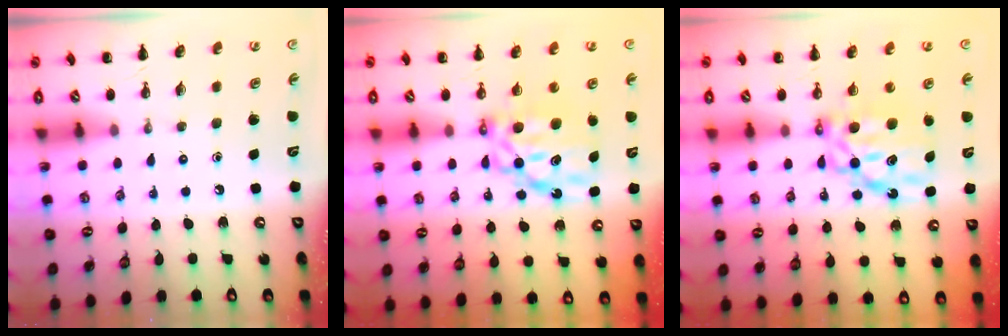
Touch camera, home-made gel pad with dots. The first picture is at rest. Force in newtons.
{"total": 8.7, "press": 8.6, "slide": 1.4}
{"total": 8.7, "press": 8.6, "slide": 1.4}